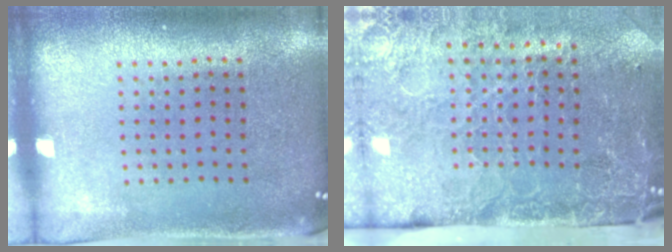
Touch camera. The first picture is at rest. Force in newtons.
{"total": 4.6, "press": 3.7, "slide": 2.8}